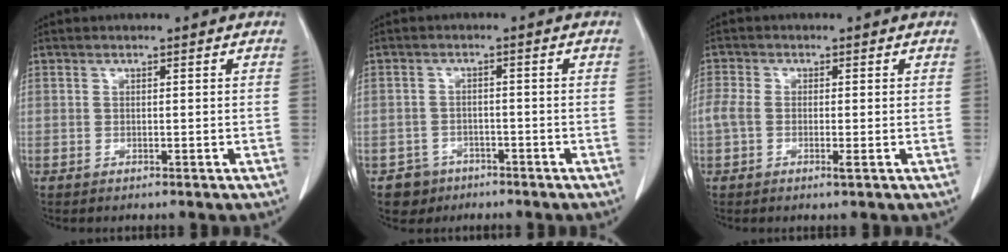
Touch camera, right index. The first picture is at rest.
{"total": 3.6, "force": [-2.3, 2.8, -0.2], "torque": [0.005, 0.011, -0.035]}
{"total": 3.6, "force": [-0.7, 1.6, 3.2], "torque": [-0.078, 0.002, -0.015]}